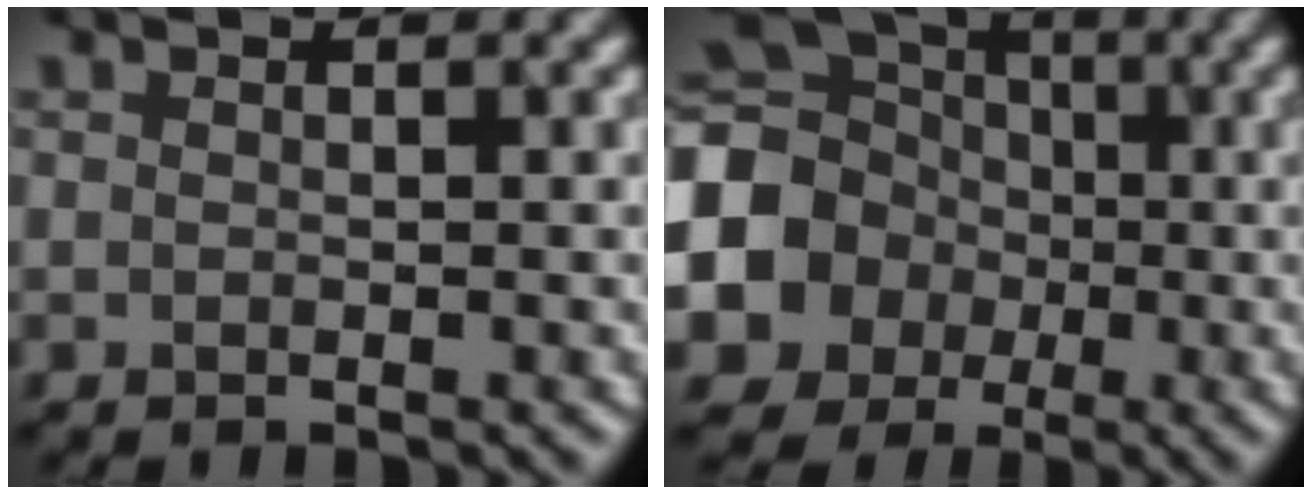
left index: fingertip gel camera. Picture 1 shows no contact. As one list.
[{"total": 16.1, "force": [-1.4, 14.8, 6.1], "torque": [-0.173, -0.002, -0.076]}]